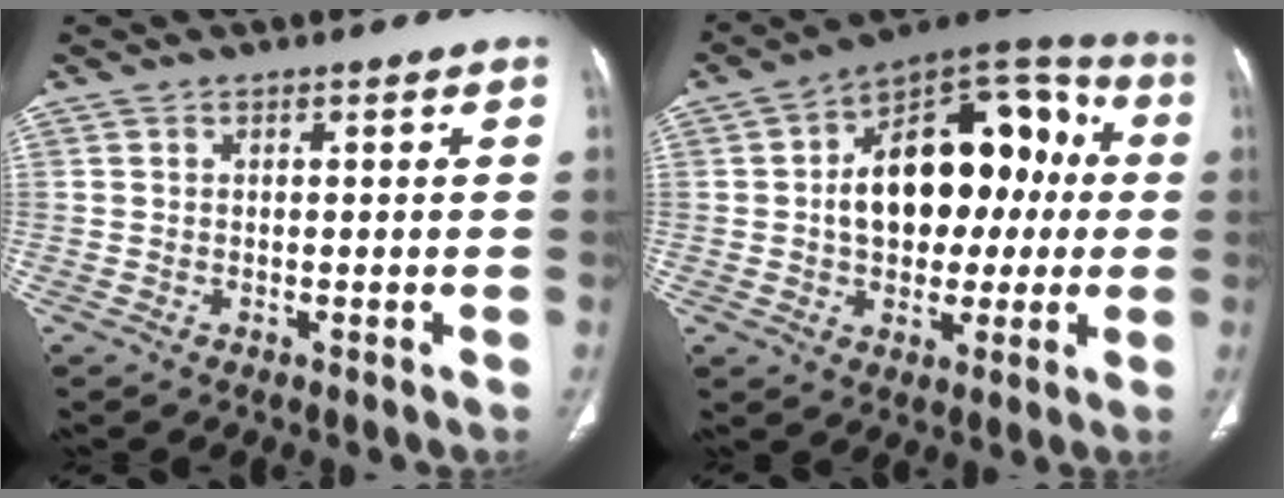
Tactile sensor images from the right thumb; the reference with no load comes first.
{"total": 21.5, "force": [1.4, 13.5, 16.6], "torque": [-0.204, 0.042, 0.021]}